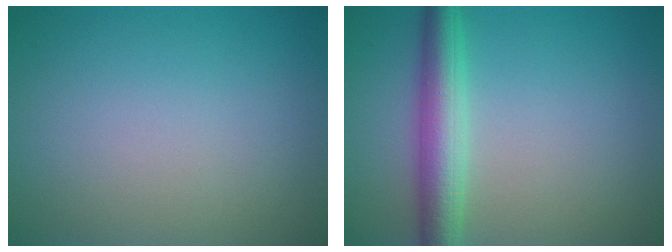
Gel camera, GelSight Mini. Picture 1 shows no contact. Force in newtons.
{"total": 4.8, "press": 4.8, "slide": 0.1}